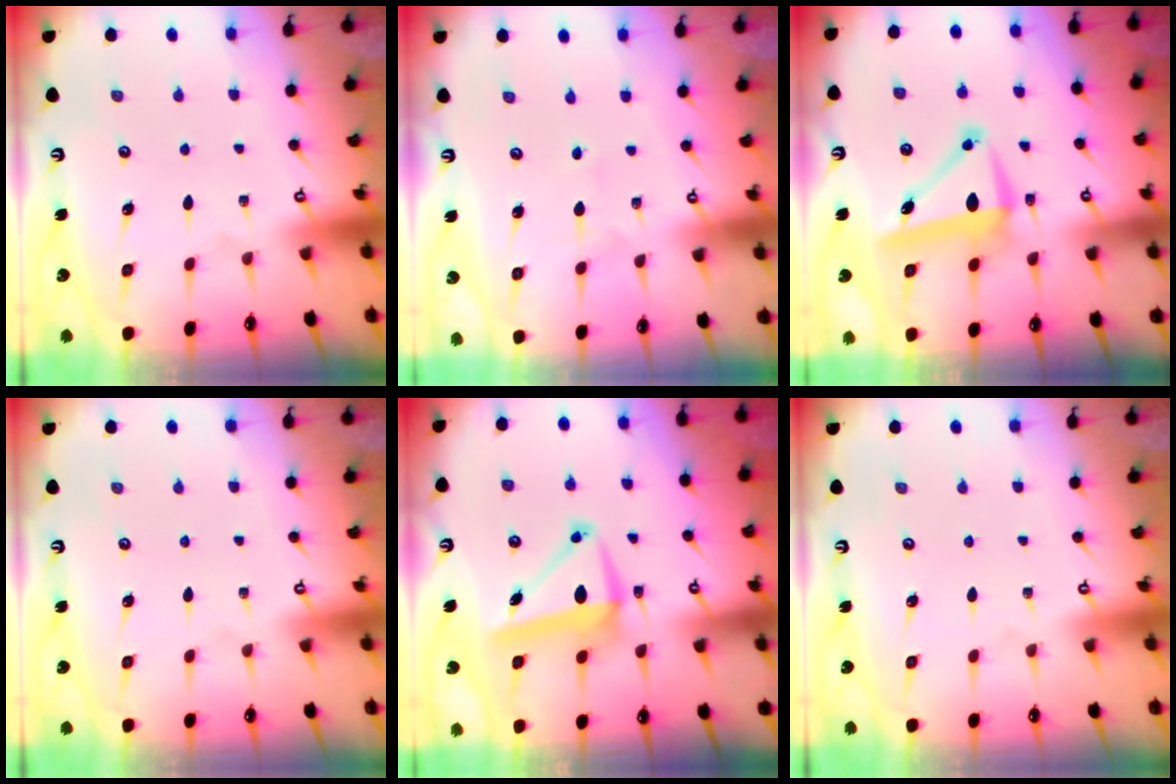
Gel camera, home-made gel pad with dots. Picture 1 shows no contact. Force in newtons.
{"total": 1.8, "press": 1.8, "slide": 0.2}
{"total": 9.7, "press": 9.4, "slide": 2.3}
{"total": 0.0}
{"total": 10.3, "press": 10.1, "slide": 1.7}
{"total": 0.0}